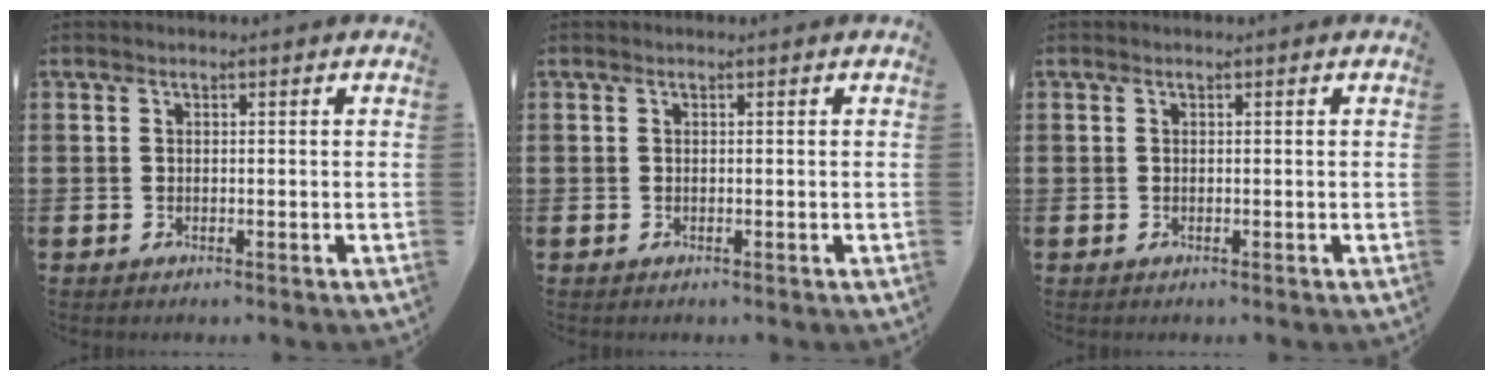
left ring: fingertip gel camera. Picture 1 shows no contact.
{"total": 0.0}
{"total": 0.0}